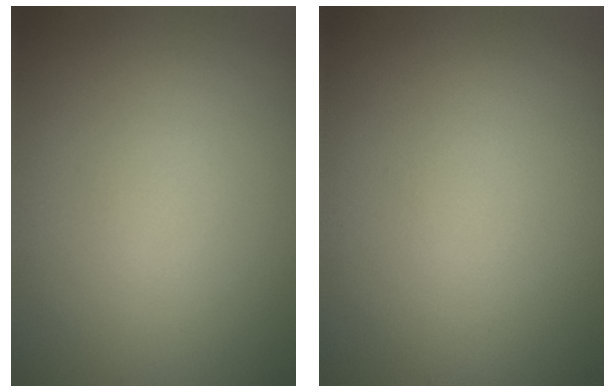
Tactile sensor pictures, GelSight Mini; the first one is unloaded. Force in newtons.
{"total": 0.0}